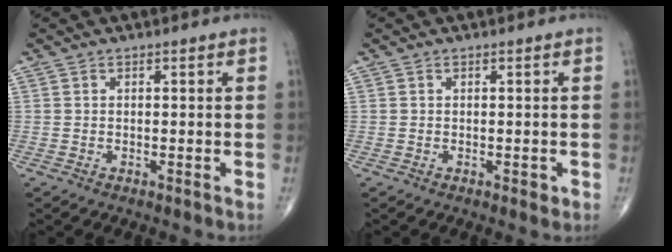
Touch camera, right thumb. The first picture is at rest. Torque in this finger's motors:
{"motor_torque": [0.32, 0.41, -0.10, -0.04, 0.05]}